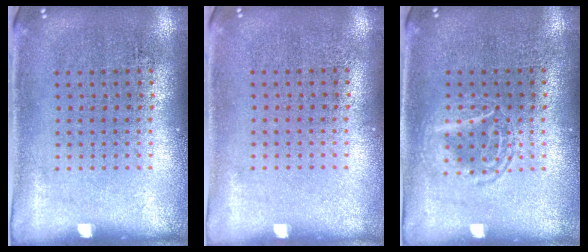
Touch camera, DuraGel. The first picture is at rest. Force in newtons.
{"total": 0.0}
{"total": 2.1, "press": 2.1, "slide": 0.3}